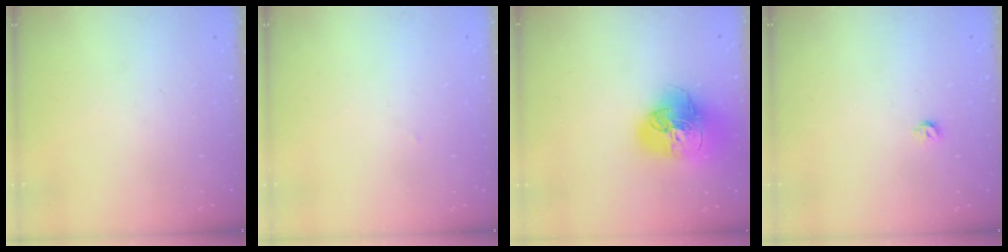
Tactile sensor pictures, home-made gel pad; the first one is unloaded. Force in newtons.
{"total": 1.1, "press": 1.1, "slide": 0.1}
{"total": 21.8, "press": 21.6, "slide": 2.6}
{"total": 3.9, "press": 3.8, "slide": 0.7}